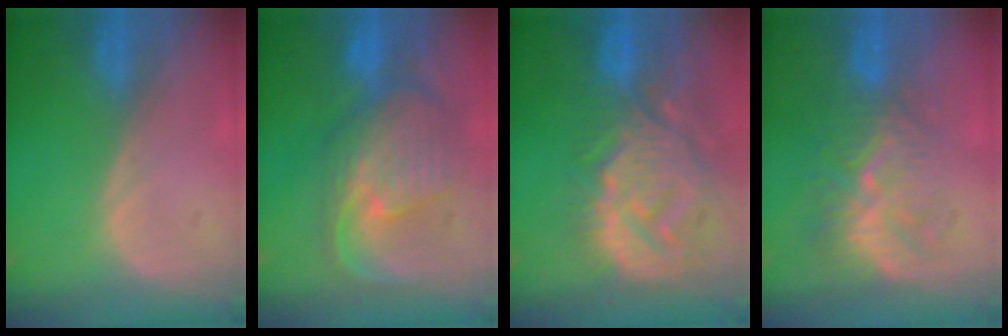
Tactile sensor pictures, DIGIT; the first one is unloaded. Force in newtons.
{"total": 11.1, "press": 9.7, "slide": 5.3}
{"total": 14.3, "press": 12.3, "slide": 7.3}
{"total": 8.7, "press": 8.2, "slide": 2.9}